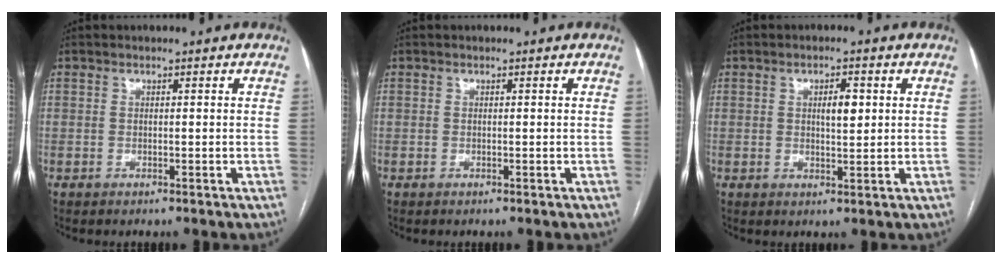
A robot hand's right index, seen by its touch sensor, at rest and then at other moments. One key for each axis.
{"total": 0.0}
{"total": 3.3, "fx": 0.8, "fy": 1.1, "fz": 3.0, "tx": -0.048, "ty": 0.001, "tz": 0.014}